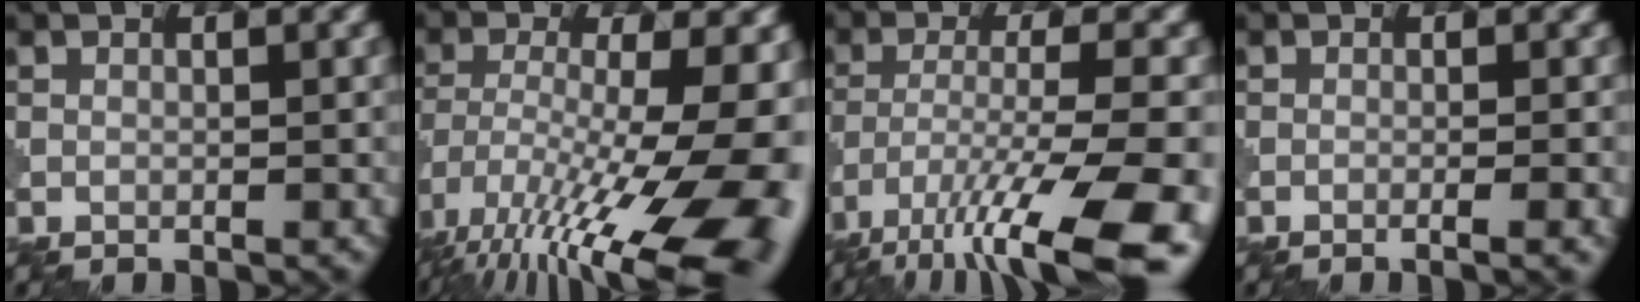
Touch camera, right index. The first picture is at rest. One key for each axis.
{"total": 18.1, "fx": -8.4, "fy": 6.0, "fz": 14.8, "tx": -0.236, "ty": -0.021, "tz": -0.115}
{"total": 13.8, "fx": -9.0, "fy": 3.1, "fz": 10.0, "tx": -0.191, "ty": -0.020, "tz": -0.136}
{"total": 2.4, "fx": -0.7, "fy": 0.7, "fz": 2.2, "tx": -0.019, "ty": 0.004, "tz": -0.019}